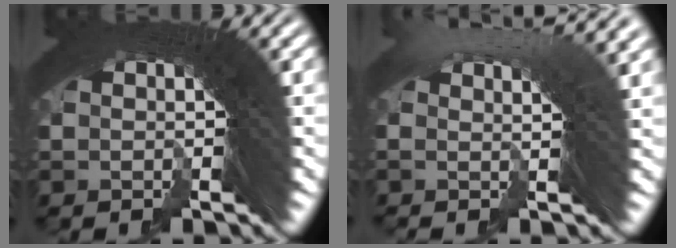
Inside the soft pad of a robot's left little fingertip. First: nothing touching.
{"total": 4.0, "force": [2.3, 0.4, 3.2], "torque": [-0.031, 0.021, 0.025]}